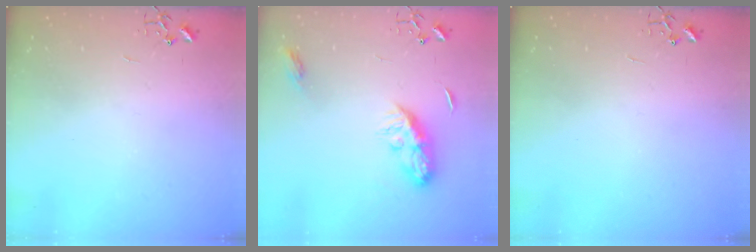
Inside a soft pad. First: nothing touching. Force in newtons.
{"total": 9.7, "press": 9.7, "slide": 0.1}
{"total": 0.0}